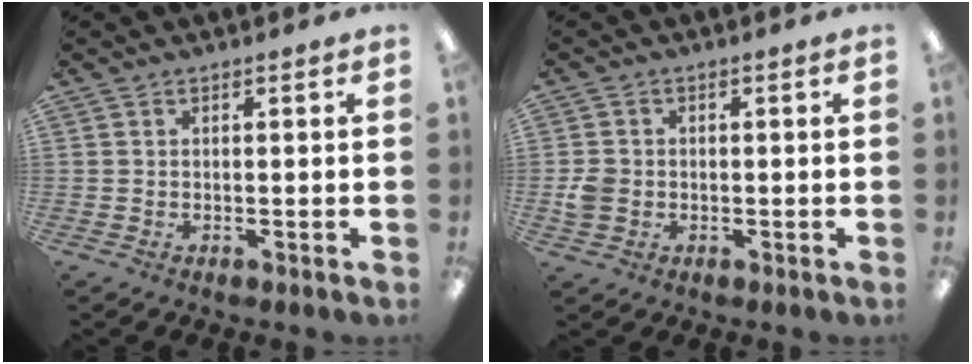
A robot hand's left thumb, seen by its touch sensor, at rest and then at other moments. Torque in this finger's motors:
{"motor_torque": [-0.16, 0.22, 0.04, -0.05, 0.01]}